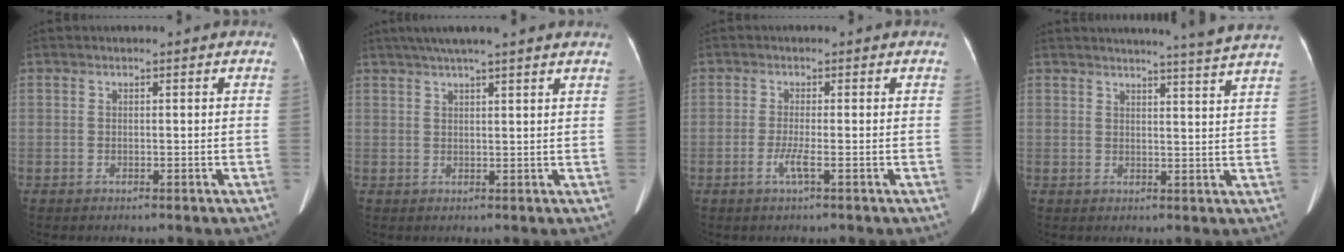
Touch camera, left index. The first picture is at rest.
{"total": 10.3, "force": [8.4, -0.1, 5.8], "torque": [-0.090, 0.037, 0.105]}
{"total": 2.3, "force": [-0.9, -0.2, 2.0], "torque": [-0.046, -0.004, -0.020]}
{"total": 8.9, "force": [8.3, -2.0, 2.7], "torque": [-0.037, -0.034, 0.084]}